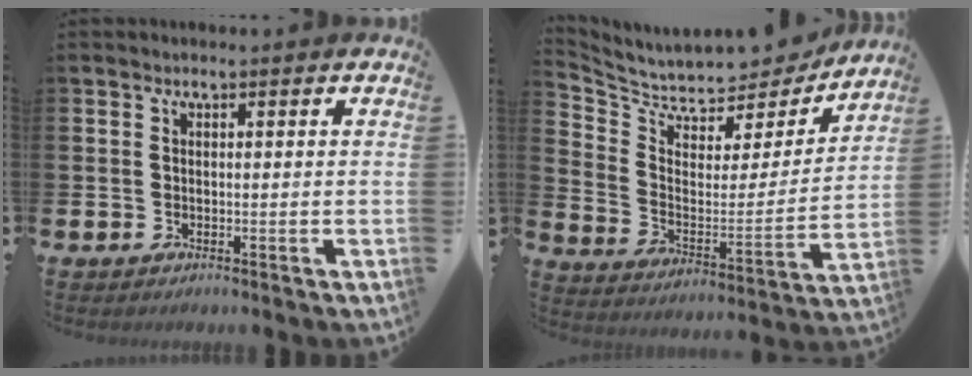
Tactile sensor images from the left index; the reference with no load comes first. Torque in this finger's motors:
{"motor_torque": [1.01, -1.13, 0.14, 0.02]}